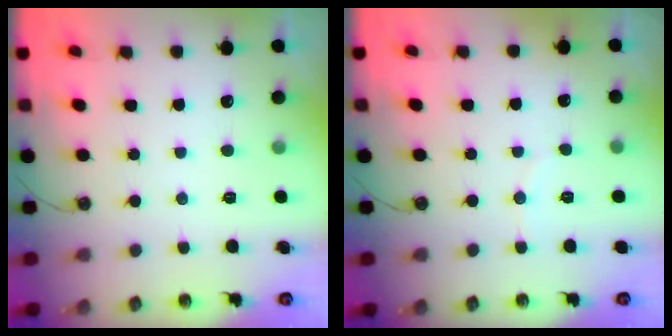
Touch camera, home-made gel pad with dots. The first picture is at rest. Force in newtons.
{"total": 2.4, "press": 2.4, "slide": 0.2}